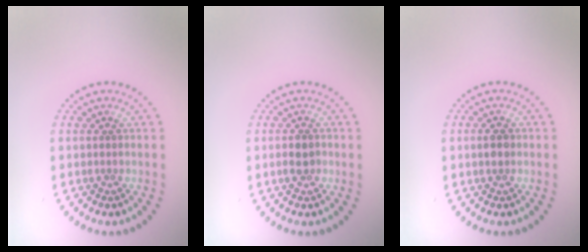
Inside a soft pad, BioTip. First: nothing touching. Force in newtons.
{"total": 1.8, "press": 1.7, "slide": 0.5}
{"total": 1.5, "press": 1.5, "slide": 0.2}